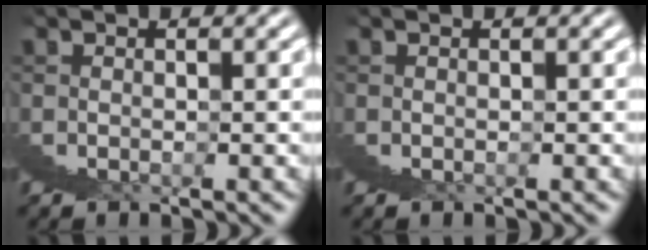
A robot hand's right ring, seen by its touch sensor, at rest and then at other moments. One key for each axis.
{"total": 0.0}